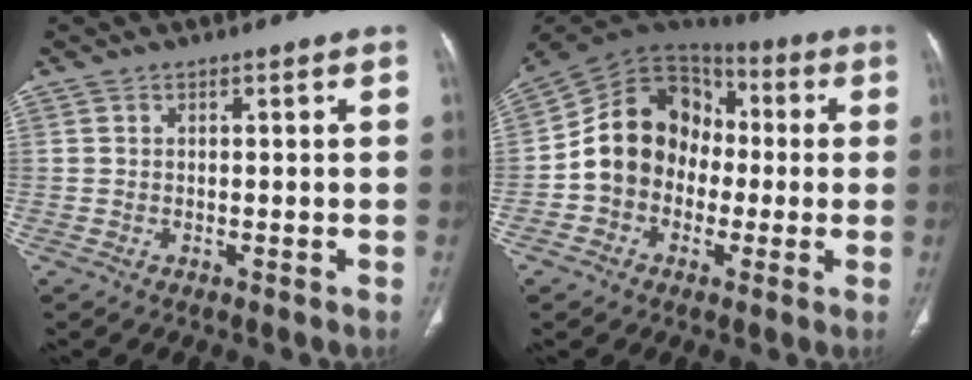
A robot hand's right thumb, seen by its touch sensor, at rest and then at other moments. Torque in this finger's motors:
{"motor_torque": [1.64, 1.57, 1.05, -0.69, 0.27]}